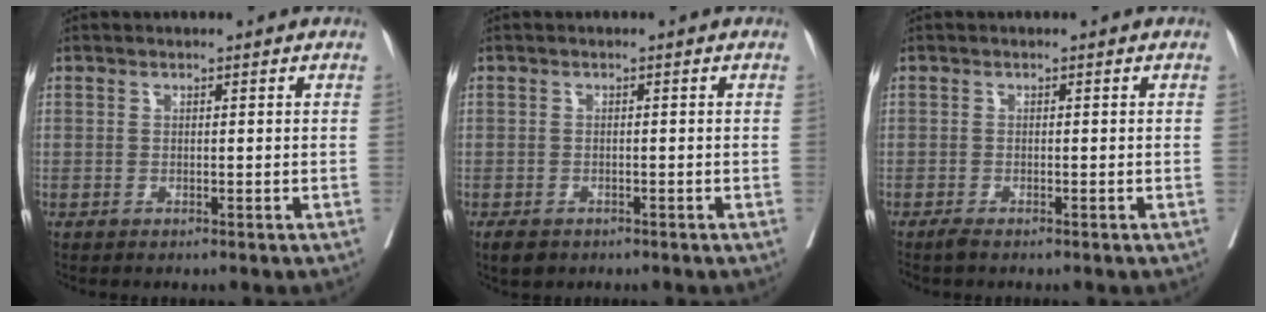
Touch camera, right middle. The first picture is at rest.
{"total": 3.0, "force": [-2.2, 1.7, 1.2], "torque": [-0.016, -0.002, -0.029]}
{"total": 0.9, "force": [-0.8, 0.0, 0.5], "torque": [-0.016, -0.003, -0.014]}